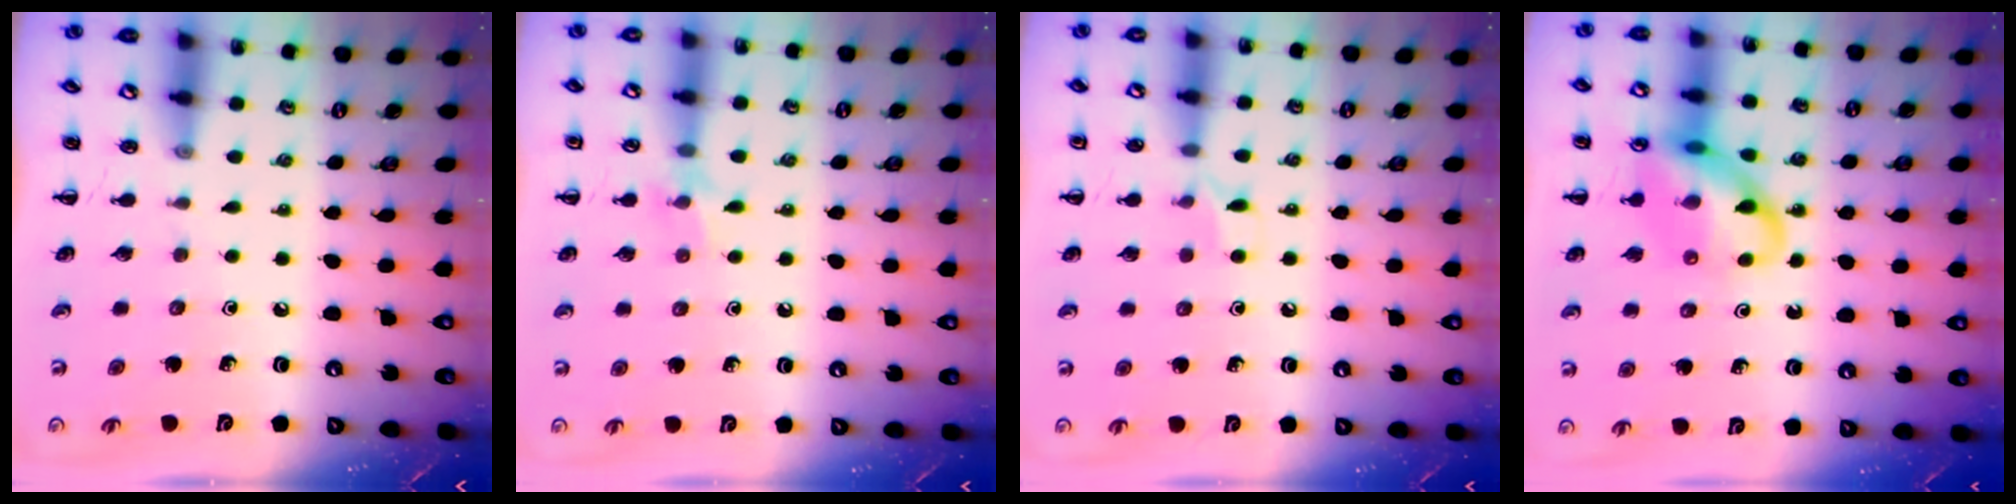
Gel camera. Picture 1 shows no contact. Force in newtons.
{"total": 6.3, "press": 6.1, "slide": 1.4}
{"total": 6.3, "press": 5.9, "slide": 2.0}
{"total": 14.3, "press": 14.2, "slide": 1.6}